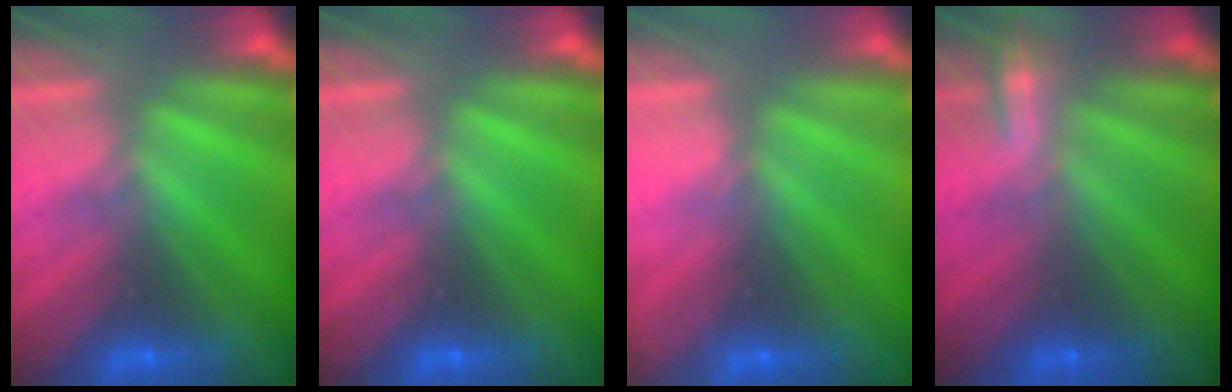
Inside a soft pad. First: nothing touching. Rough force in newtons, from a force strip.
{"total": 0.0}
{"total": 2.3}
{"total": 2.0}